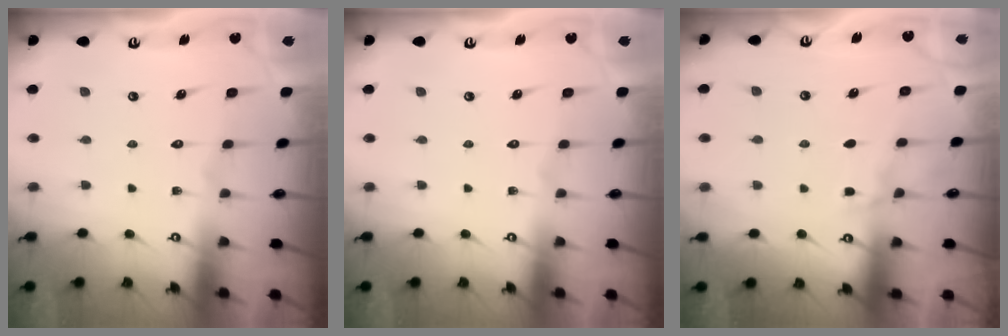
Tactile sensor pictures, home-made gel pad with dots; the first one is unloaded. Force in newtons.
{"total": 0.0}
{"total": 4.9, "press": 4.9, "slide": 0.5}